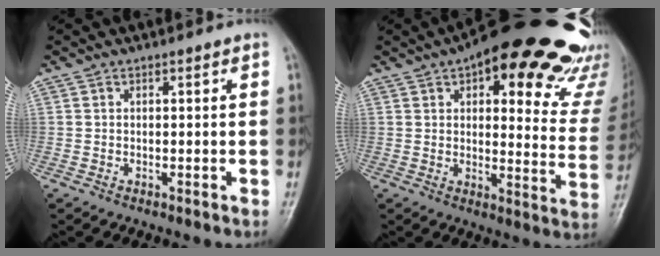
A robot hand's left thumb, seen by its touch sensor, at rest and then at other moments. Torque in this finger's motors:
{"motor_torque": [0.37, 0.32, 1.41, -1.36, 0.17]}